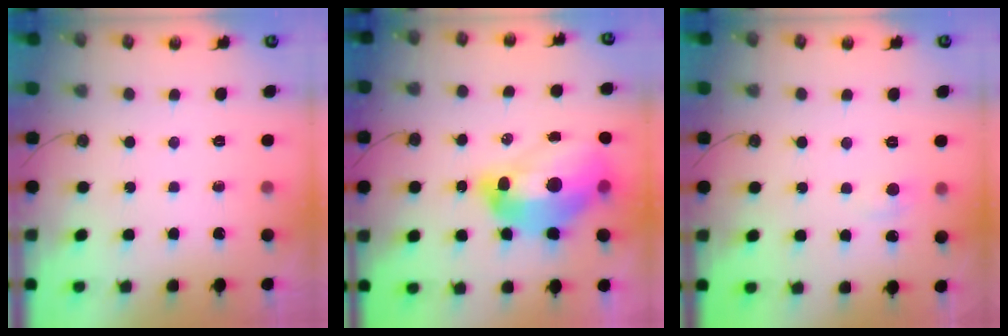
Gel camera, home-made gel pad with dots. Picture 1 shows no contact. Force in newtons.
{"total": 13.2, "press": 13.2, "slide": 1.5}
{"total": 1.3, "press": 1.1, "slide": 0.5}